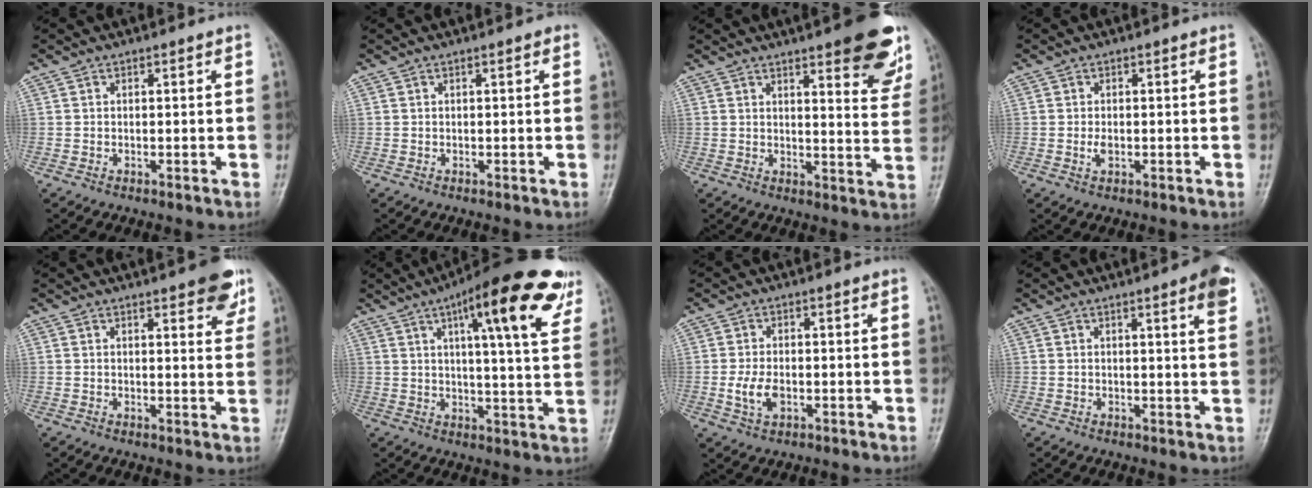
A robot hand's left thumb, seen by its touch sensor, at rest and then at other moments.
{"total": 0.6, "force": [0.2, 0.2, 0.5], "torque": [-0.008, 0.001, 0.000]}
{"total": 14.5, "force": [9.2, 4.1, 10.4], "torque": [-0.093, -0.047, 0.110]}
{"total": 1.7, "force": [-0.3, 1.0, 1.3], "torque": [-0.024, -0.002, -0.006]}
{"total": 7.2, "force": [4.4, 2.4, 5.2], "torque": [-0.043, -0.018, 0.051]}
{"total": 19.0, "force": [9.5, 4.4, 15.9], "torque": [-0.196, -0.020, 0.127]}
{"total": 4.6, "force": [-0.9, 2.8, 3.5], "torque": [-0.071, 0.000, -0.017]}
{"total": 5.1, "force": [2.7, 0.7, 4.3], "torque": [-0.048, -0.009, 0.029]}